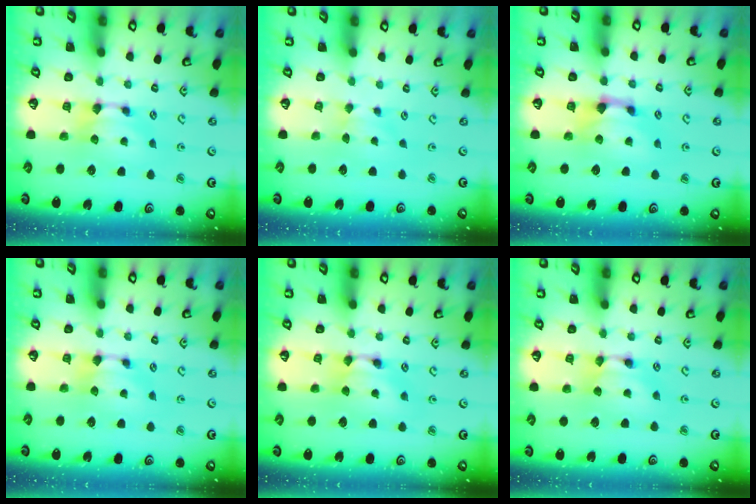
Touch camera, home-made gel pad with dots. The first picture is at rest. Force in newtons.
{"total": 2.3, "press": 2.2, "slide": 0.6}
{"total": 1.9, "press": 1.3, "slide": 1.4}
{"total": 0.0}
{"total": 1.4, "press": 1.4, "slide": 0.1}
{"total": 1.8, "press": 1.8, "slide": 0.2}